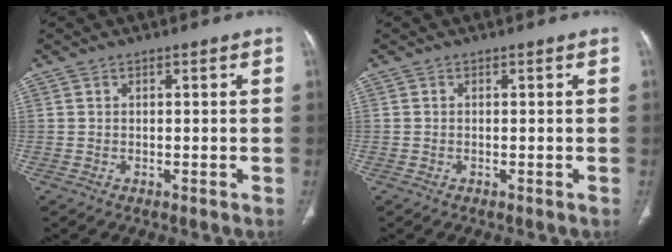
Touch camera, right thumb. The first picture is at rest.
{"total": 0.0}